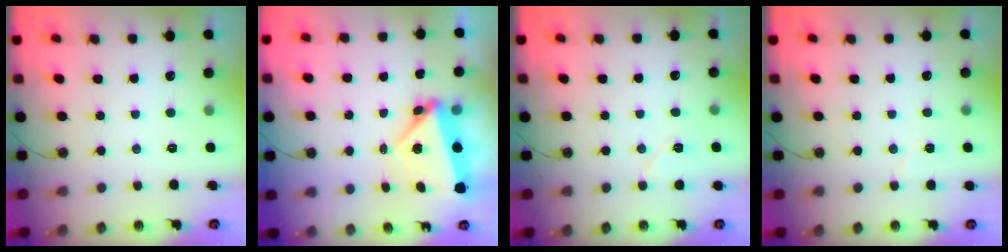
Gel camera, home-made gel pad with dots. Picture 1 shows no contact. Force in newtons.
{"total": 5.4, "press": 5.4, "slide": 0.4}
{"total": 6.6, "press": 6.1, "slide": 2.6}
{"total": 3.6, "press": 3.5, "slide": 0.9}